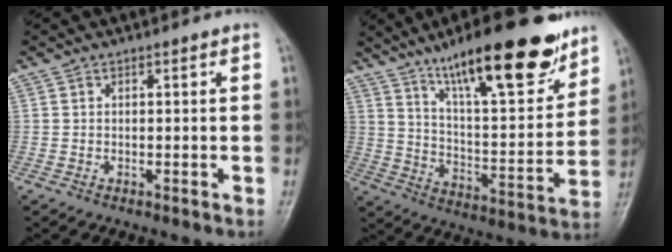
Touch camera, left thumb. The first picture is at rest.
{"total": 23.0, "force": [15.3, 6.0, 16.0], "torque": [-0.217, -0.067, 0.248]}